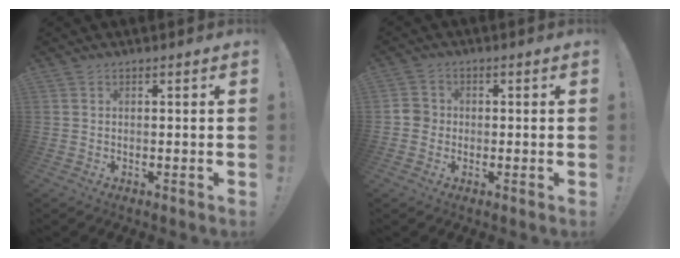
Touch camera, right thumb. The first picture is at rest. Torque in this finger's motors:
{"motor_torque": [-0.03, 0.08, -0.06, 0.10, 0.00]}